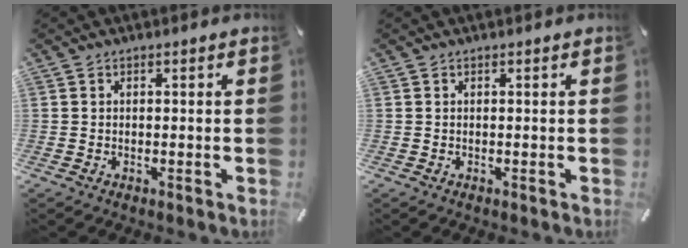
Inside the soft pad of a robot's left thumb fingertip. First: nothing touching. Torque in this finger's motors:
{"motor_torque": [-0.24, -0.22, 0.00, -0.02, 0.00]}